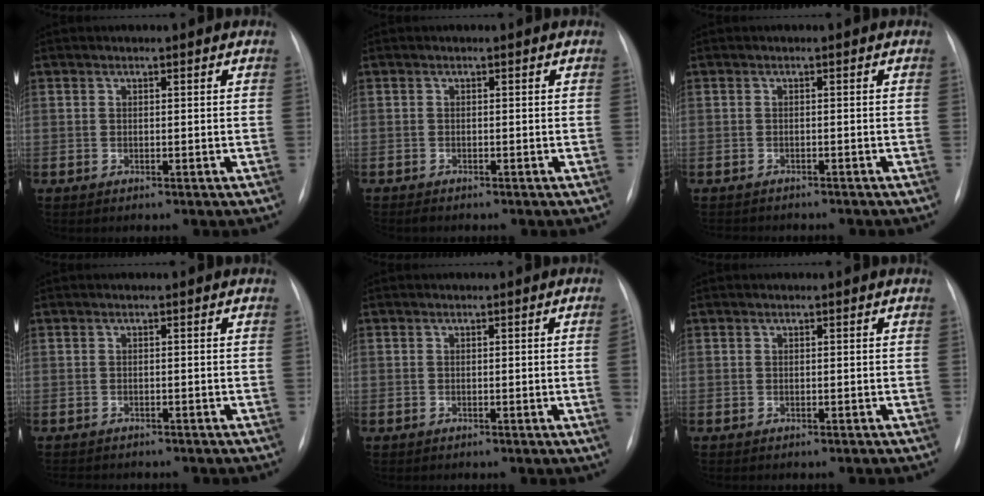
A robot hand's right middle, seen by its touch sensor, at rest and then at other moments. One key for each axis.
{"total": 0.9, "fx": -0.8, "fy": 0.2, "fz": 0.3, "tx": -0.007, "ty": -0.002, "tz": -0.013}
{"total": 5.3, "fx": -4.8, "fy": 1.6, "fz": 1.7, "tx": -0.021, "ty": -0.003, "tz": -0.059}
{"total": 5.2, "fx": -4.6, "fy": 1.7, "fz": 1.9, "tx": -0.027, "ty": -0.004, "tz": -0.056}
{"total": 1.8, "fx": -0.3, "fy": -0.6, "fz": 1.7, "tx": -0.023, "ty": -0.001, "tz": -0.002}
{"total": 0.7, "fx": -0.6, "fy": 0.2, "fz": 0.2, "tx": -0.008, "ty": -0.001, "tz": -0.008}